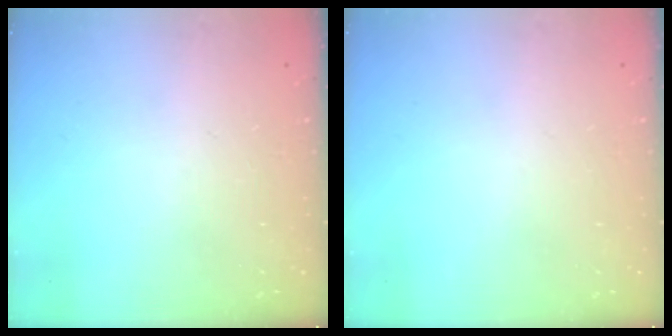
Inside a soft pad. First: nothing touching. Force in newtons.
{"total": 0.0}